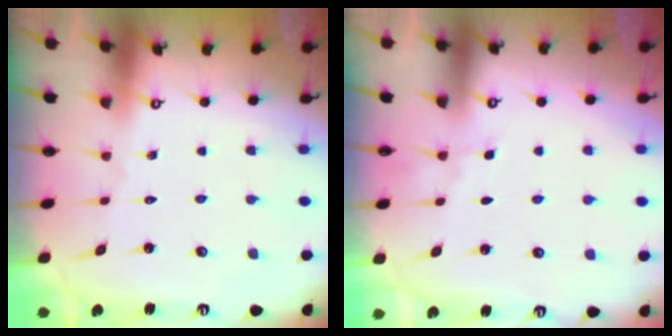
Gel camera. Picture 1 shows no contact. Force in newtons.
{"total": 2.7, "press": 2.7, "slide": 0.4}